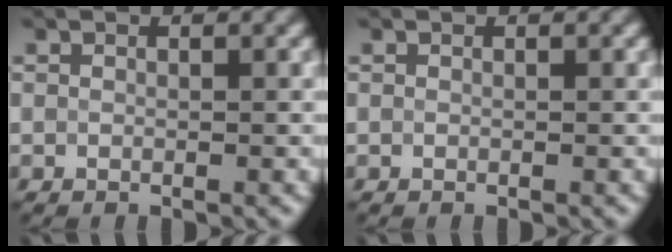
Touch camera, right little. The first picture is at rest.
{"total": 0.0}